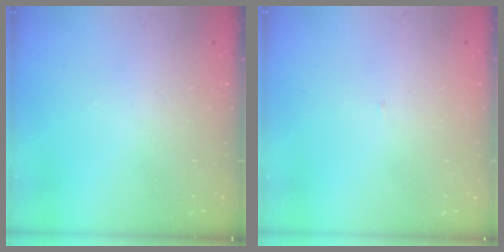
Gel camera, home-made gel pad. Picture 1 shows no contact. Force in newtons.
{"total": 2.1, "press": 2.1, "slide": 0.1}